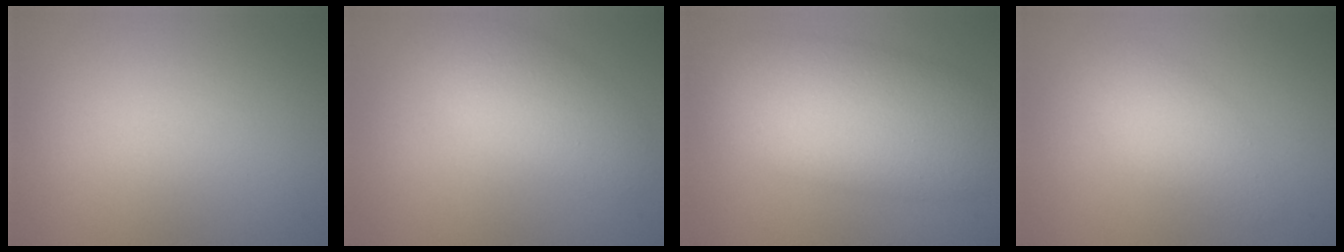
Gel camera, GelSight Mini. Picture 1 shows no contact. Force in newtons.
{"total": 4.0, "press": 4.0, "slide": 0.0}
{"total": 8.9, "press": 8.9, "slide": 0.3}
{"total": 2.7, "press": 2.7, "slide": 0.1}